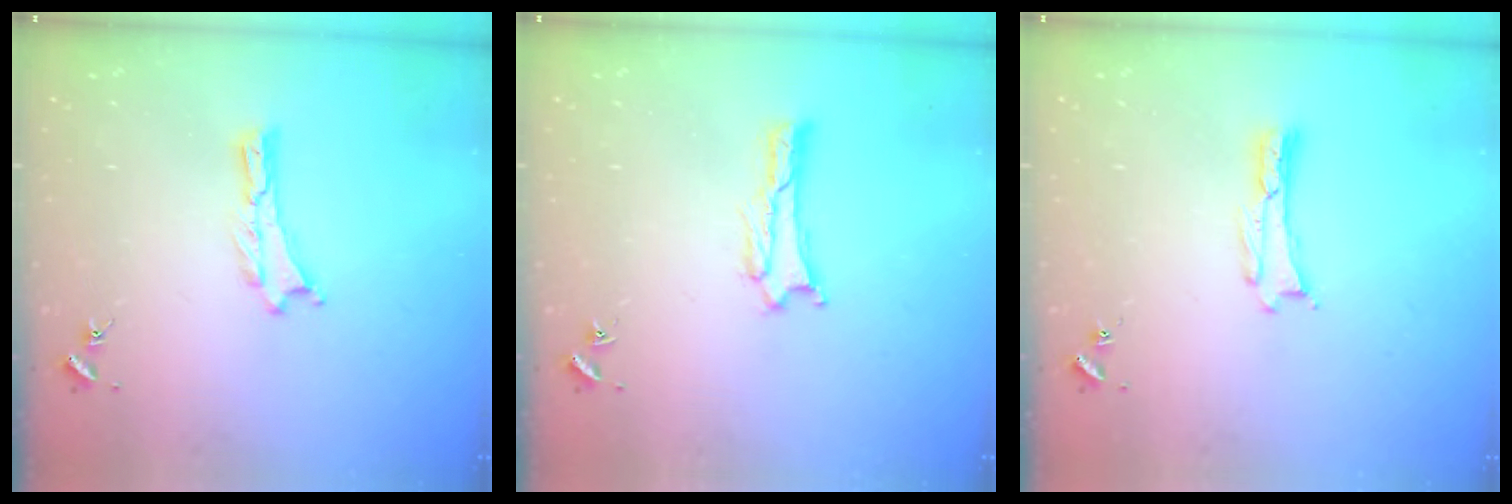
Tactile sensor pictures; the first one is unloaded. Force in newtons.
{"total": 1.9, "press": 1.9, "slide": 0.1}
{"total": 0.0}